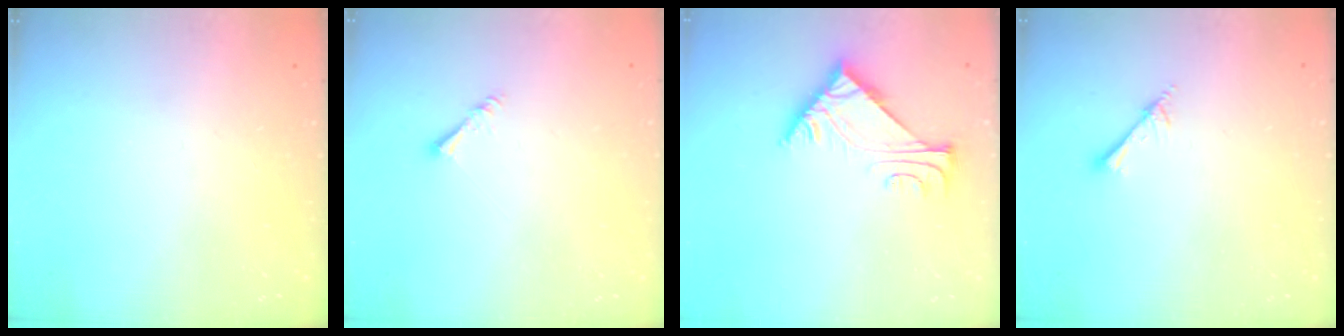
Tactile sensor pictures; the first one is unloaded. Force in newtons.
{"total": 1.6, "press": 1.6, "slide": 0.3}
{"total": 5.4, "press": 5.3, "slide": 1.0}
{"total": 2.2, "press": 2.2, "slide": 0.3}